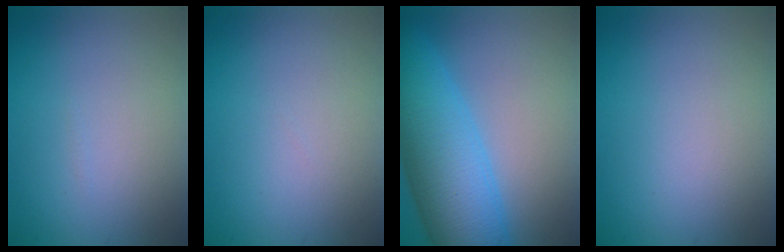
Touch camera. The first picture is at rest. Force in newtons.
{"total": 0.0}
{"total": 10.0, "press": 10.0, "slide": 0.3}
{"total": 0.0}